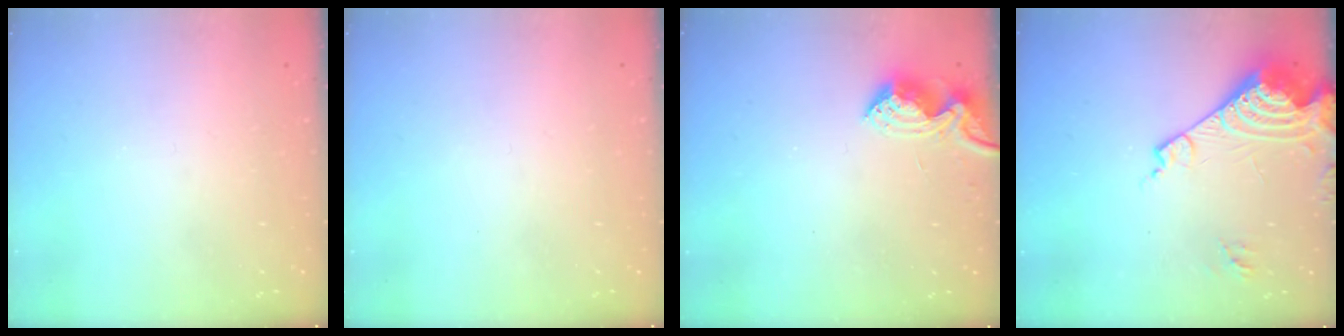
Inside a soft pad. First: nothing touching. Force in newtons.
{"total": 0.0}
{"total": 8.9, "press": 8.9, "slide": 0.4}
{"total": 17.3, "press": 17.1, "slide": 2.2}